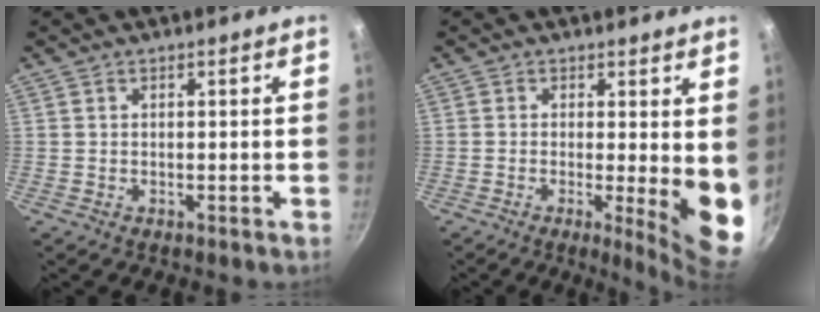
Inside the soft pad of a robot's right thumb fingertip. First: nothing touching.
{"total": 8.9, "force": [-0.3, 2.1, 8.6], "torque": [-0.107, -0.020, -0.001]}